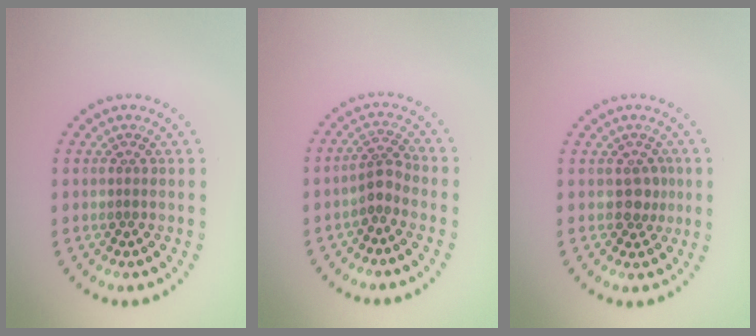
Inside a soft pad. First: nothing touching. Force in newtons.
{"total": 2.1, "press": 1.7, "slide": 1.3}
{"total": 1.7, "press": 1.3, "slide": 1.0}